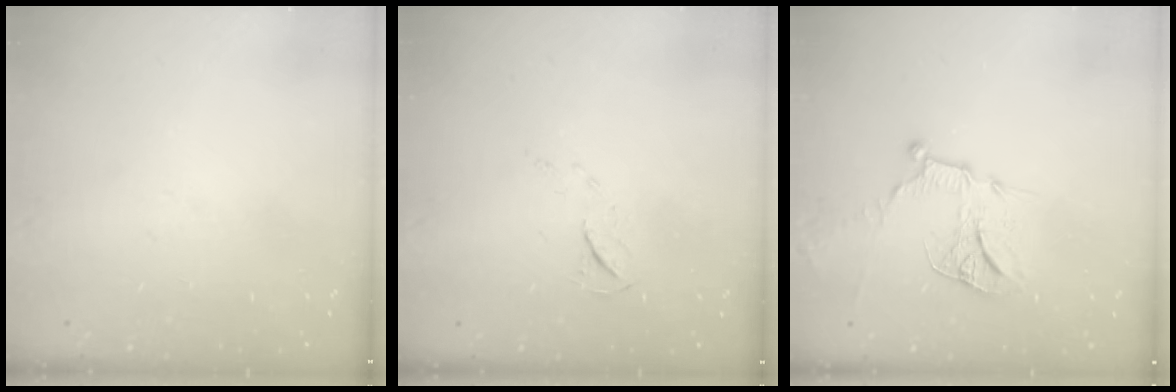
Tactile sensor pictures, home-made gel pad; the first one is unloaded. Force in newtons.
{"total": 5.2, "press": 5.1, "slide": 0.8}
{"total": 14.1, "press": 14.1, "slide": 1.4}